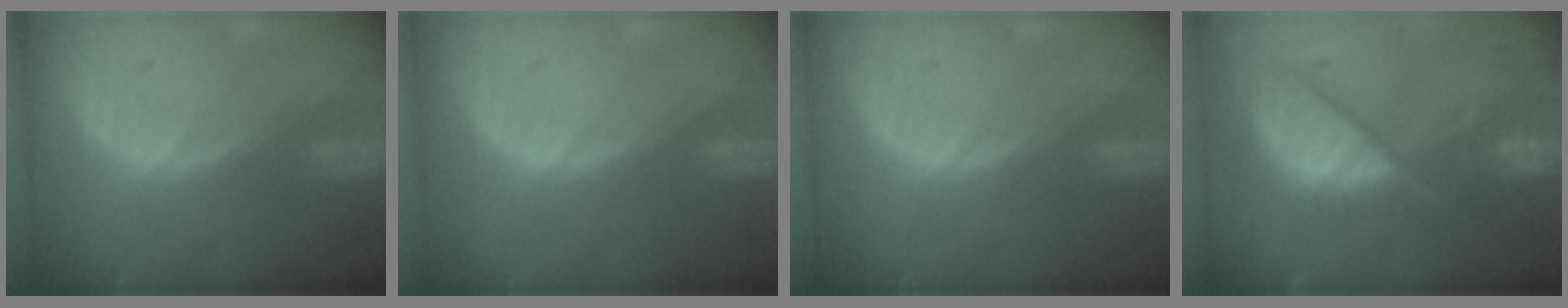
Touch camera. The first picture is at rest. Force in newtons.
{"total": 0.0}
{"total": 0.0}
{"total": 12.0, "press": 9.8, "slide": 6.8}